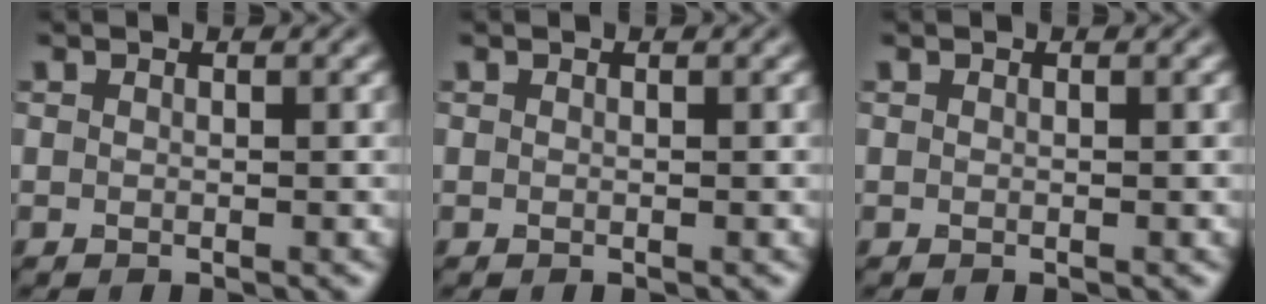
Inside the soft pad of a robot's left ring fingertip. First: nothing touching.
{"total": 0.0}
{"total": 0.0}